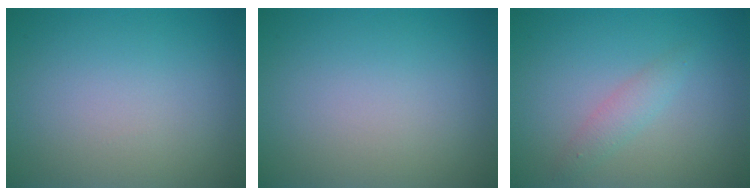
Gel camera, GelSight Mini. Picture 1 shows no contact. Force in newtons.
{"total": 0.0}
{"total": 1.6, "press": 1.6, "slide": 0.0}